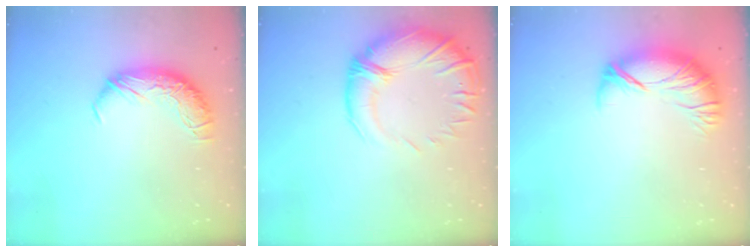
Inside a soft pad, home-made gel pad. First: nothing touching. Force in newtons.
{"total": 4.4, "press": 2.3, "slide": 3.7}
{"total": 2.6, "press": 1.8, "slide": 1.9}